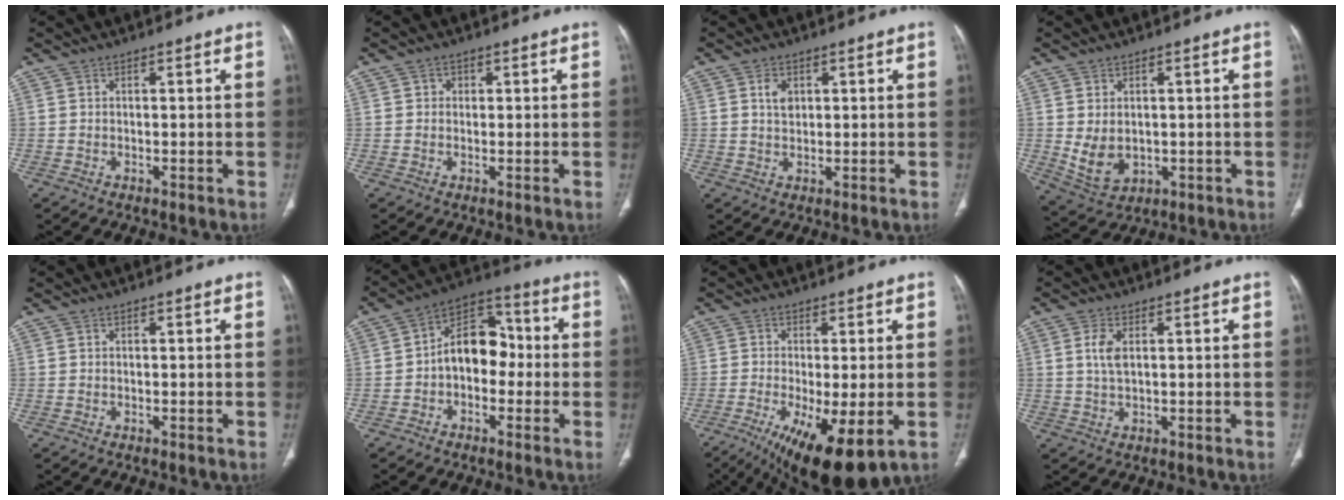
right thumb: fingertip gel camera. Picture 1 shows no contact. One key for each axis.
{"total": 1.4, "fx": 0.3, "fy": 1.3, "fz": 0.4, "tx": 0.002, "ty": 0.002, "tz": 0.002}
{"total": 3.0, "fx": 1.0, "fy": 2.2, "fz": 1.8, "tx": -0.017, "ty": -0.002, "tz": 0.018}
{"total": 6.6, "fx": 0.0, "fy": 4.7, "fz": 4.7, "tx": -0.079, "ty": -0.008, "tz": 0.024}
{"total": 0.0}
{"total": 11.1, "fx": -1.0, "fy": 7.7, "fz": 7.9, "tx": -0.092, "ty": 0.043, "tz": -0.032}
{"total": 14.3, "fx": -5.7, "fy": 4.3, "fz": 12.4, "tx": -0.204, "ty": -0.021, "tz": -0.081}
{"total": 3.7, "fx": 0.9, "fy": 1.8, "fz": 3.1, "tx": -0.065, "ty": 0.001, "tz": 0.018}